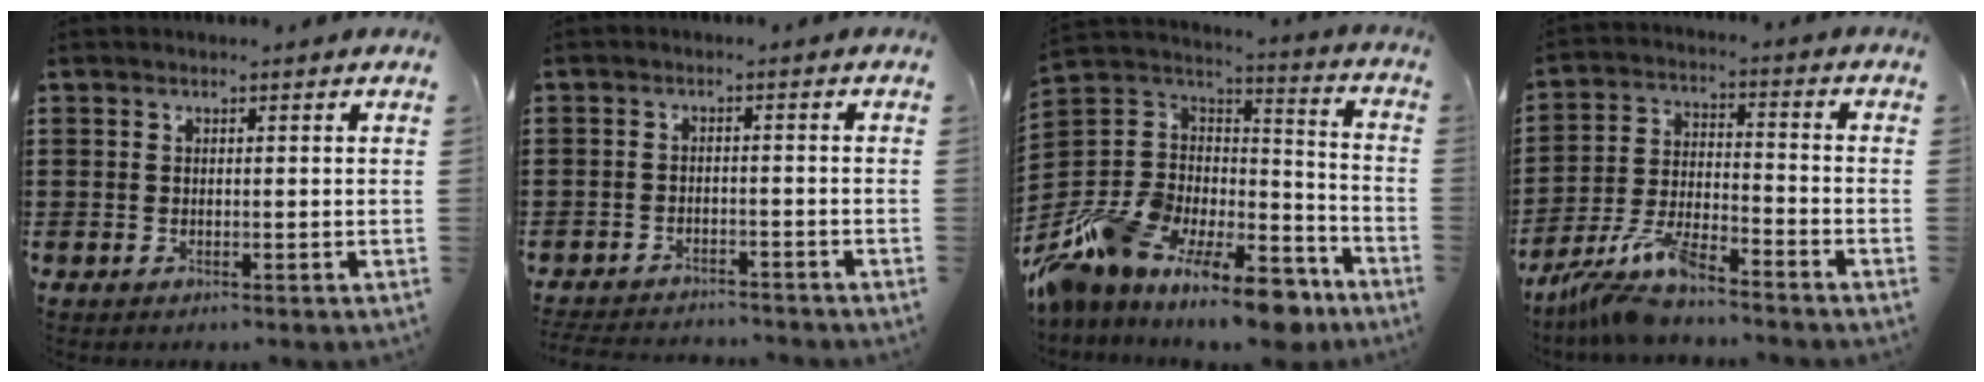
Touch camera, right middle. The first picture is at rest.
{"total": 3.1, "force": [-3.1, 0.4, -0.1], "torque": [-0.004, 0.000, -0.067]}
{"total": 14.6, "force": [-12.2, 5.8, 5.5], "torque": [-0.123, 0.035, -0.228]}
{"total": 11.0, "force": [-9.7, -0.1, 5.3], "torque": [-0.125, -0.008, -0.200]}